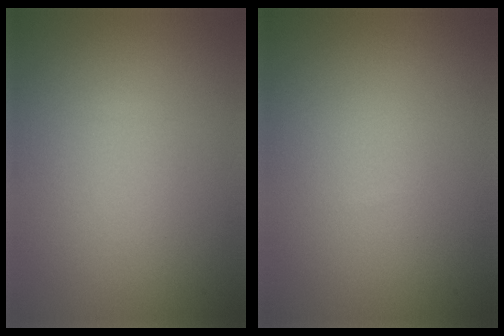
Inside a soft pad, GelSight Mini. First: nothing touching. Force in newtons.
{"total": 0.0}